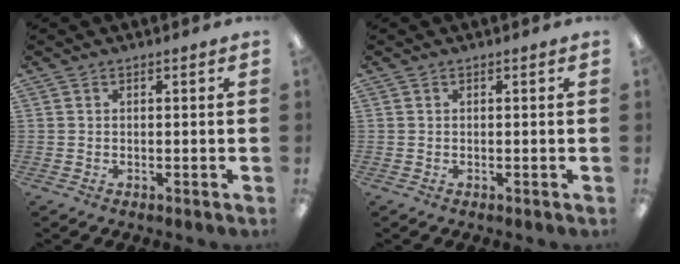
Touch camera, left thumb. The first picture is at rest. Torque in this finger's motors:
{"motor_torque": [0.03, -0.11, -0.01, 0.00, 0.02]}